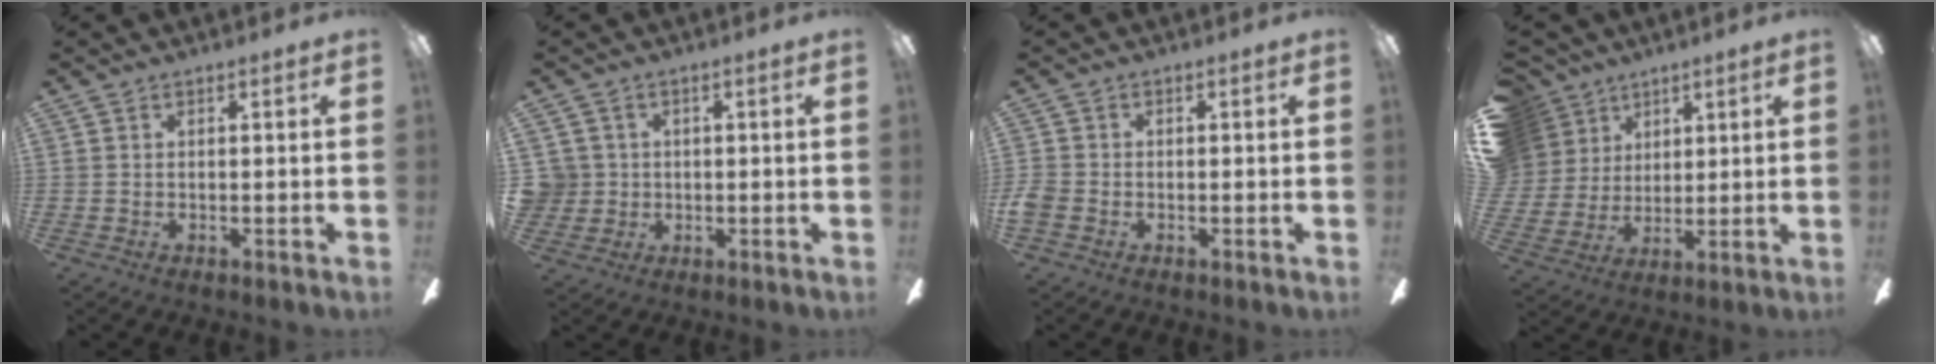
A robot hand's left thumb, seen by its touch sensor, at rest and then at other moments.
{"total": 4.9, "force": [0.7, 4.8, 0.7], "torque": [-0.028, 0.006, 0.016]}
{"total": 2.6, "force": [-1.0, 2.0, 1.3], "torque": [-0.028, 0.004, -0.018]}
{"total": 11.9, "force": [6.5, 9.7, 2.3], "torque": [-0.081, -0.035, 0.131]}